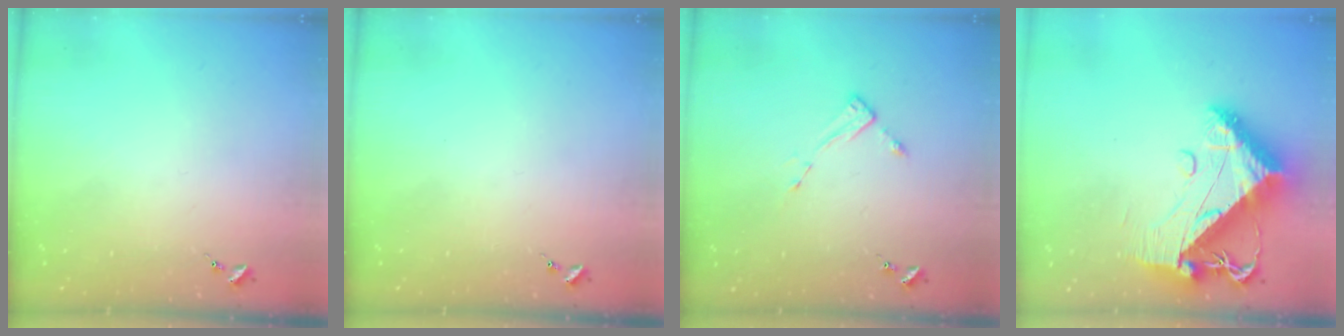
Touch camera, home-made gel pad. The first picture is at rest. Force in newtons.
{"total": 0.0}
{"total": 2.6, "press": 2.6, "slide": 0.4}
{"total": 16.5, "press": 16.4, "slide": 1.8}